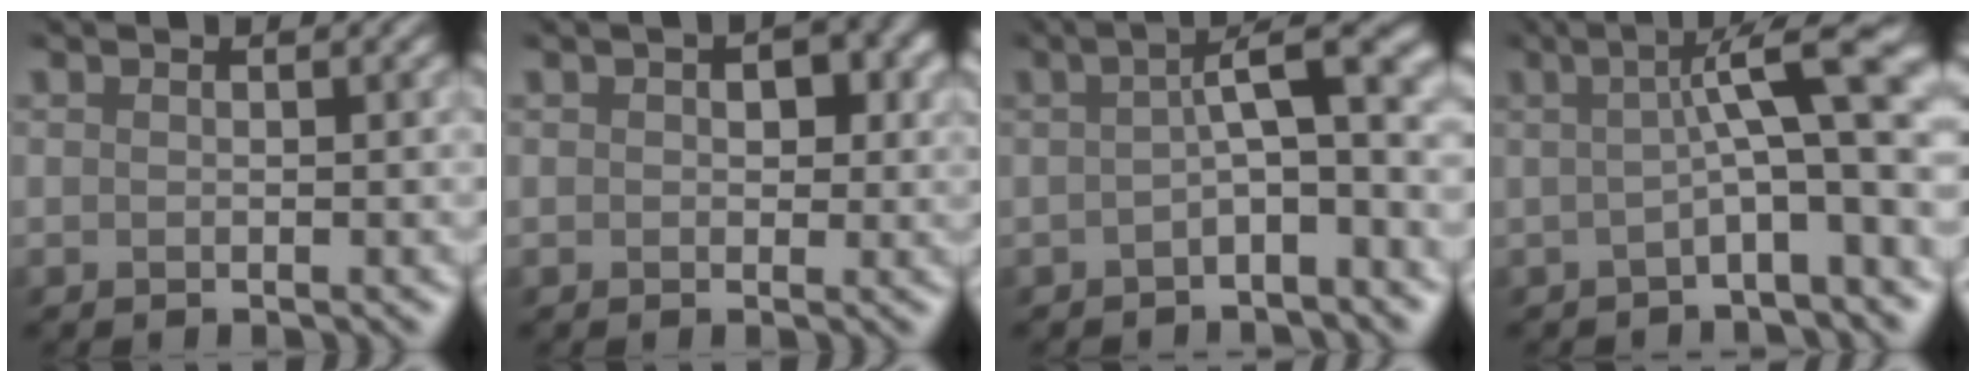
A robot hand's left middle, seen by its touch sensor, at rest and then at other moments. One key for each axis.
{"total": 2.7, "fx": 0.6, "fy": 1.9, "fz": 1.8, "tx": -0.005, "ty": 0.008, "tz": 0.003}
{"total": 4.8, "fx": -1.2, "fy": 1.1, "fz": 4.5, "tx": -0.062, "ty": 0.020, "tz": -0.028}
{"total": 8.8, "fx": -0.5, "fy": 1.4, "fz": 8.7, "tx": -0.102, "ty": 0.035, "tz": -0.022}